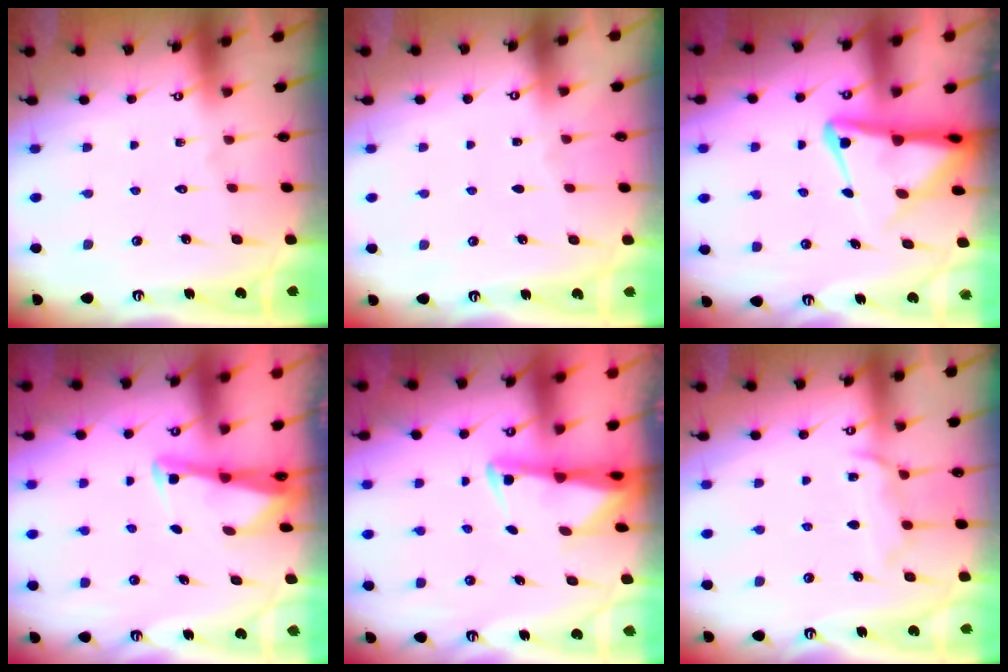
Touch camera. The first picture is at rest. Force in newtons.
{"total": 2.4, "press": 2.4, "slide": 0.4}
{"total": 7.5, "press": 7.5, "slide": 1.0}
{"total": 2.8, "press": 2.8, "slide": 0.2}
{"total": 2.2, "press": 2.2, "slide": 0.4}
{"total": 9.2, "press": 9.1, "slide": 0.9}